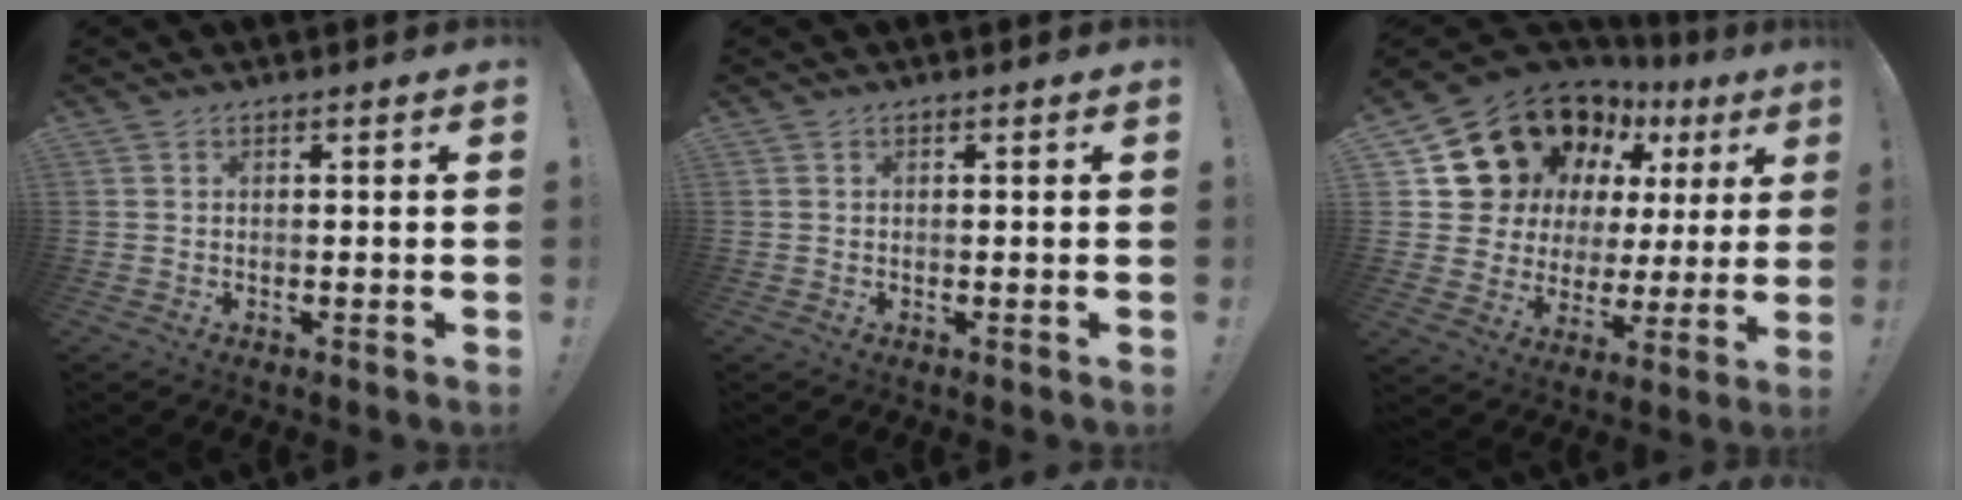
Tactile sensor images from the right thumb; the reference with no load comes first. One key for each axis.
{"total": 0.0}
{"total": 18.1, "fx": 12.6, "fy": 10.6, "fz": 7.5, "tx": -0.117, "ty": -0.094, "tz": 0.248}